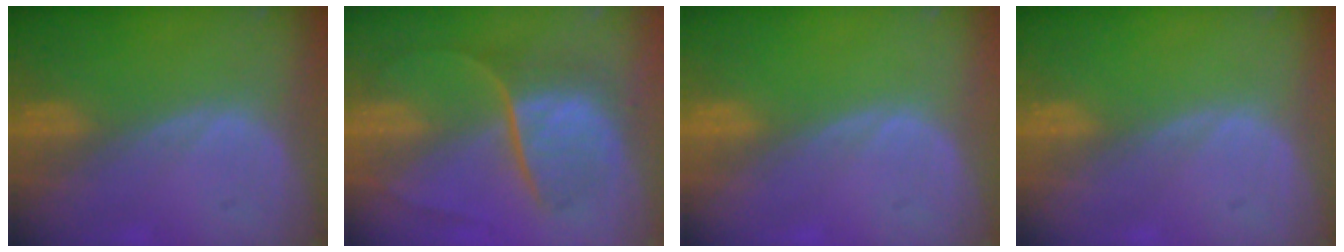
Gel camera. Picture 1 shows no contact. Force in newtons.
{"total": 9.1, "press": 7.7, "slide": 5.0}
{"total": 0.0}
{"total": 0.0}